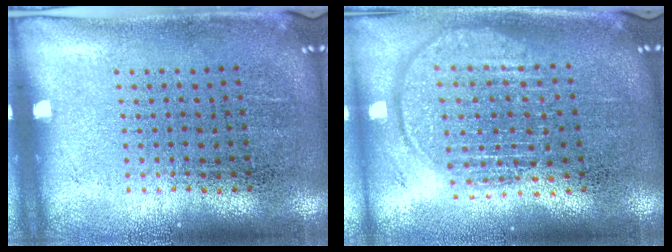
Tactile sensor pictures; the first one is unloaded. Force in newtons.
{"total": 1.9, "press": 1.6, "slide": 0.9}